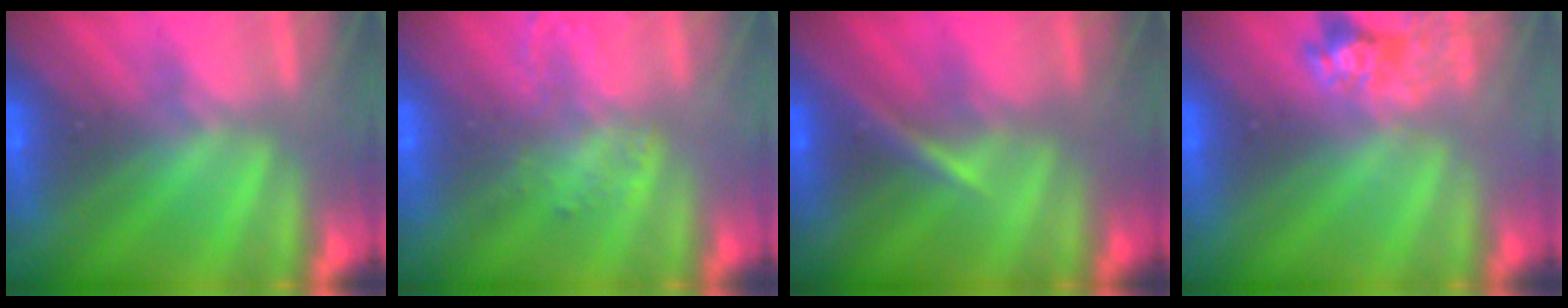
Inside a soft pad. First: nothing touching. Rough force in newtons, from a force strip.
{"total": 1.4}
{"total": 3.0}
{"total": 2.4}